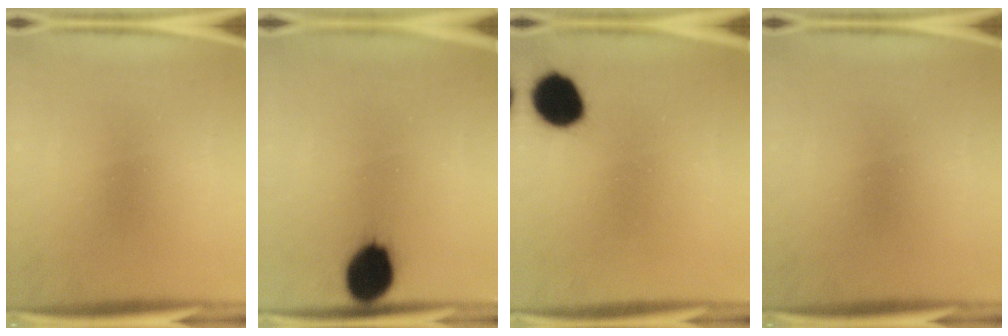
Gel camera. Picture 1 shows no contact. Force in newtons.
{"total": 10.7}
{"total": 11.1}
{"total": 0.0}